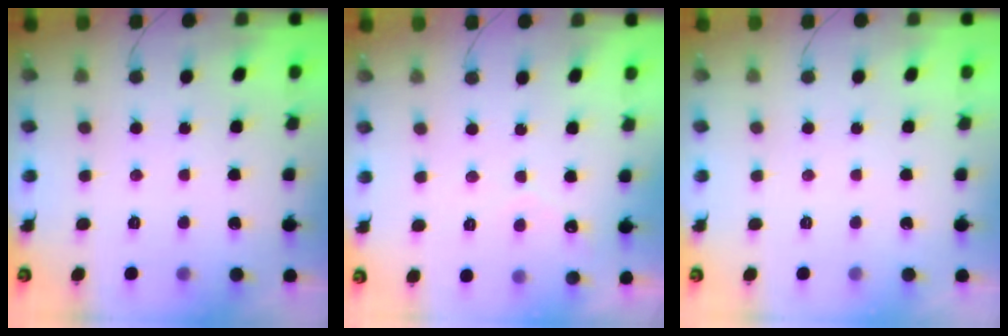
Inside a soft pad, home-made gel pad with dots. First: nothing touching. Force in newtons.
{"total": 2.3, "press": 2.3, "slide": 0.1}
{"total": 0.0}